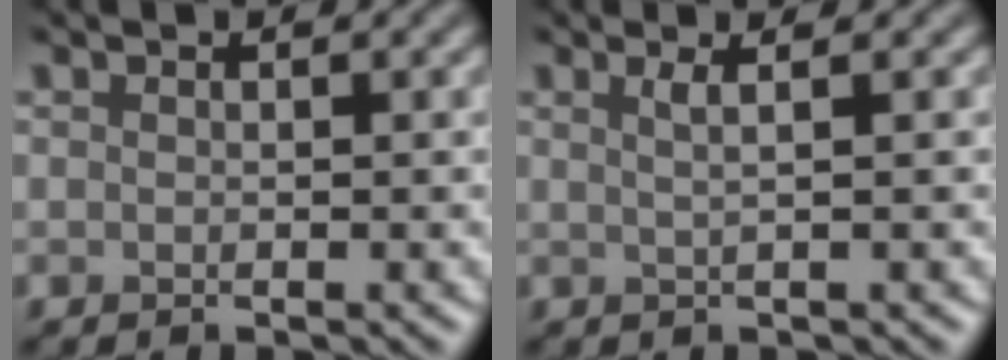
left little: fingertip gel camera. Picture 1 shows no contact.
{"total": 2.0, "force": [0.7, 0.6, 1.7], "torque": [-0.025, 0.004, 0.002]}